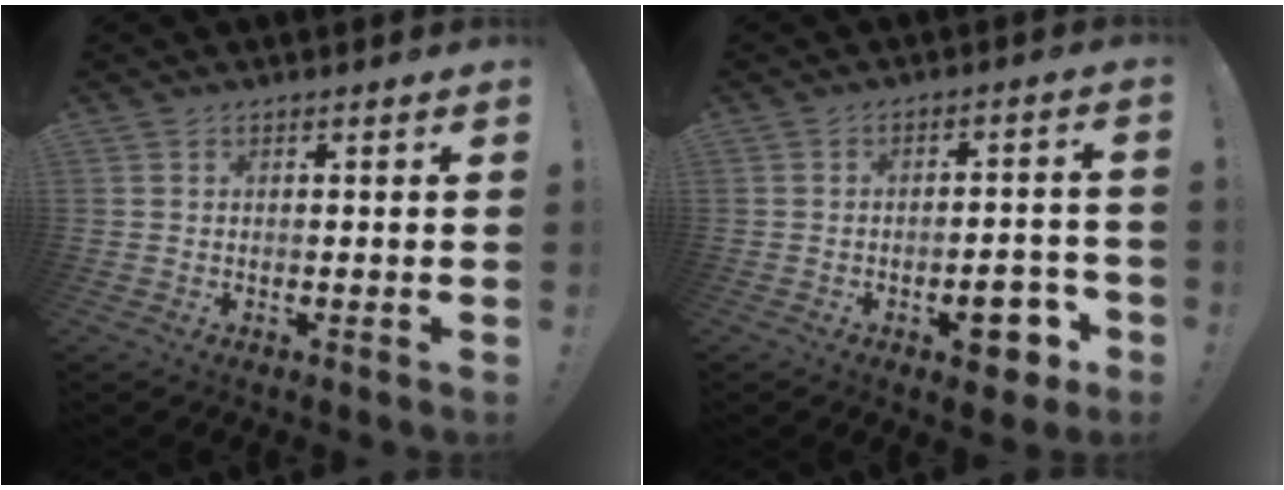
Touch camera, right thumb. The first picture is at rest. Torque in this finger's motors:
{"motor_torque": [1.18, 0.91, 0.52, -0.52, 0.23]}